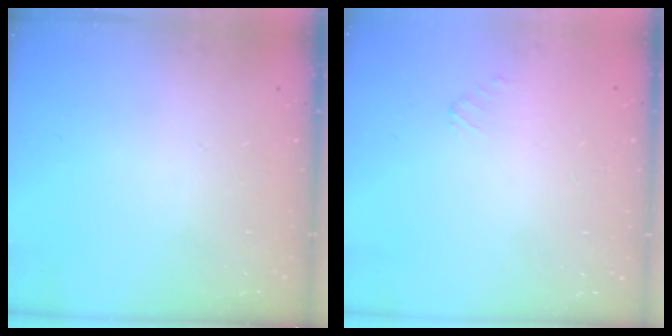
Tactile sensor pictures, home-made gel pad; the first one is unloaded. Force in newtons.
{"total": 1.0, "press": 0.9, "slide": 0.4}